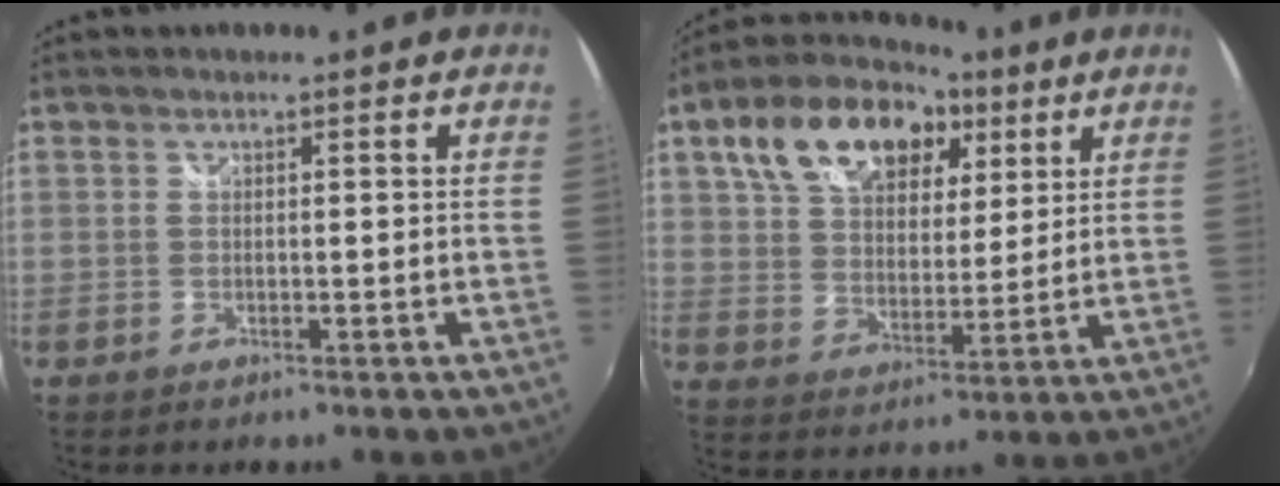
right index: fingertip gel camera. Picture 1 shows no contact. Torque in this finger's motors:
{"motor_torque": [1.20, 0.94, 0.66, 0.13]}